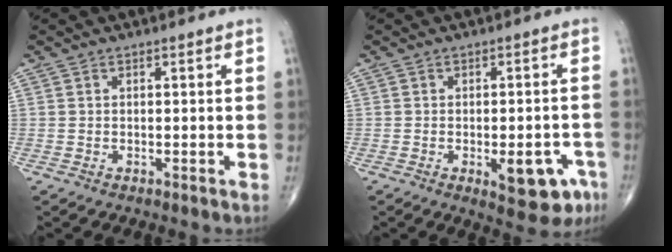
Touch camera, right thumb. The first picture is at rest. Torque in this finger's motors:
{"motor_torque": [1.01, 0.86, 0.58, -0.50, 0.16]}